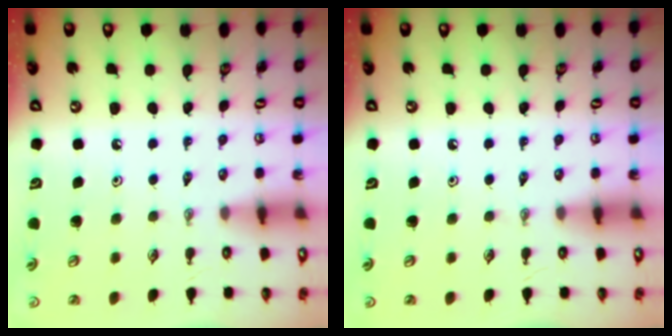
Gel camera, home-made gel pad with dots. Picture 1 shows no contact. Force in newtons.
{"total": 0.0}